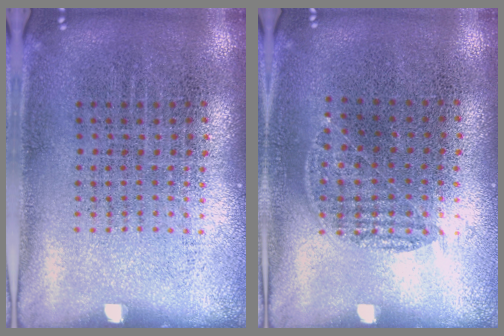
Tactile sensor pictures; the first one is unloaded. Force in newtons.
{"total": 0.7, "press": 0.6, "slide": 0.4}